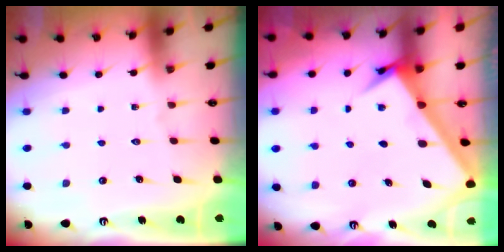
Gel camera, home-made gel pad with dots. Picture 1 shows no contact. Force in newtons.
{"total": 4.6, "press": 4.6, "slide": 0.5}